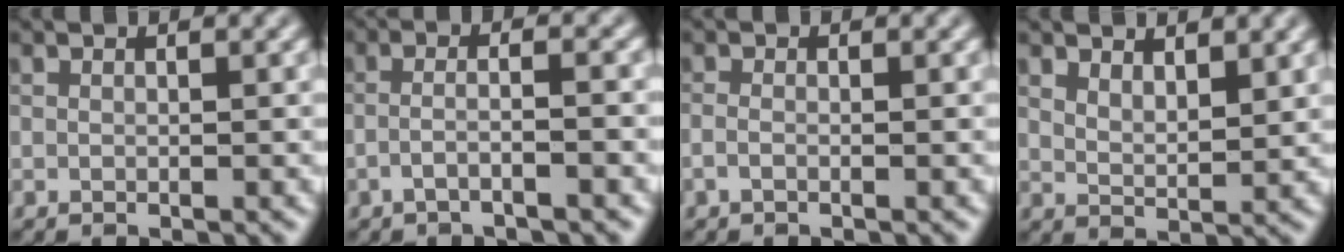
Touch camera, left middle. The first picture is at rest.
{"total": 2.7, "force": [-1.1, 0.6, 2.4], "torque": [-0.035, 0.010, -0.032]}
{"total": 0.8, "force": [-0.4, 0.3, 0.6], "torque": [-0.015, -0.001, -0.010]}
{"total": 2.9, "force": [2.3, 0.9, 1.5], "torque": [-0.028, -0.003, 0.043]}